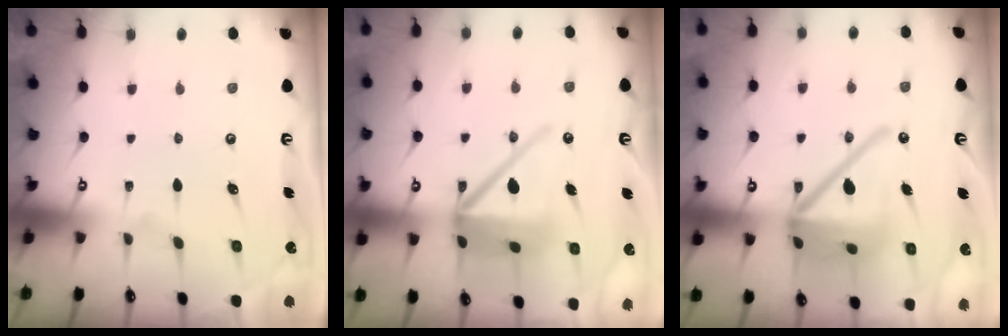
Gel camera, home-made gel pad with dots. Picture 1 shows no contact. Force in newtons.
{"total": 15.5, "press": 15.4, "slide": 2.0}
{"total": 19.4, "press": 19.3, "slide": 2.0}